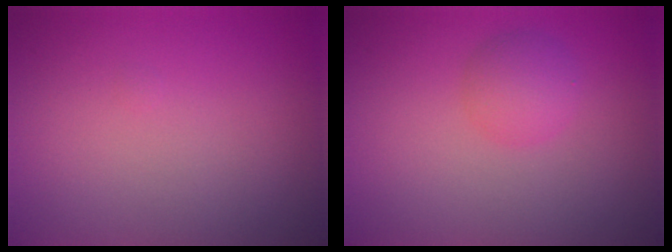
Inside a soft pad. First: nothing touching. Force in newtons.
{"total": 2.1, "press": 2.1, "slide": 0.0}